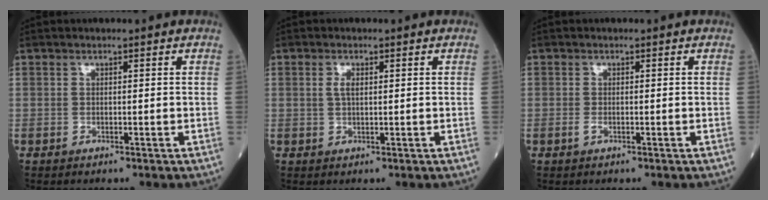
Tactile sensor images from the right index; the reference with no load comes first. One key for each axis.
{"total": 1.6, "fx": 0.4, "fy": 0.6, "fz": 1.4, "tx": -0.030, "ty": 0.003, "tz": 0.009}
{"total": 0.9, "fx": -0.3, "fy": 0.3, "fz": 0.8, "tx": -0.018, "ty": -0.001, "tz": -0.005}